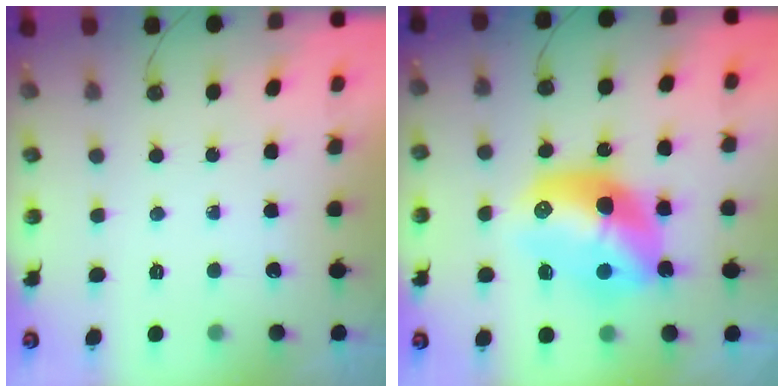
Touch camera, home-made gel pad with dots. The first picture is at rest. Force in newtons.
{"total": 16.7, "press": 16.6, "slide": 1.3}